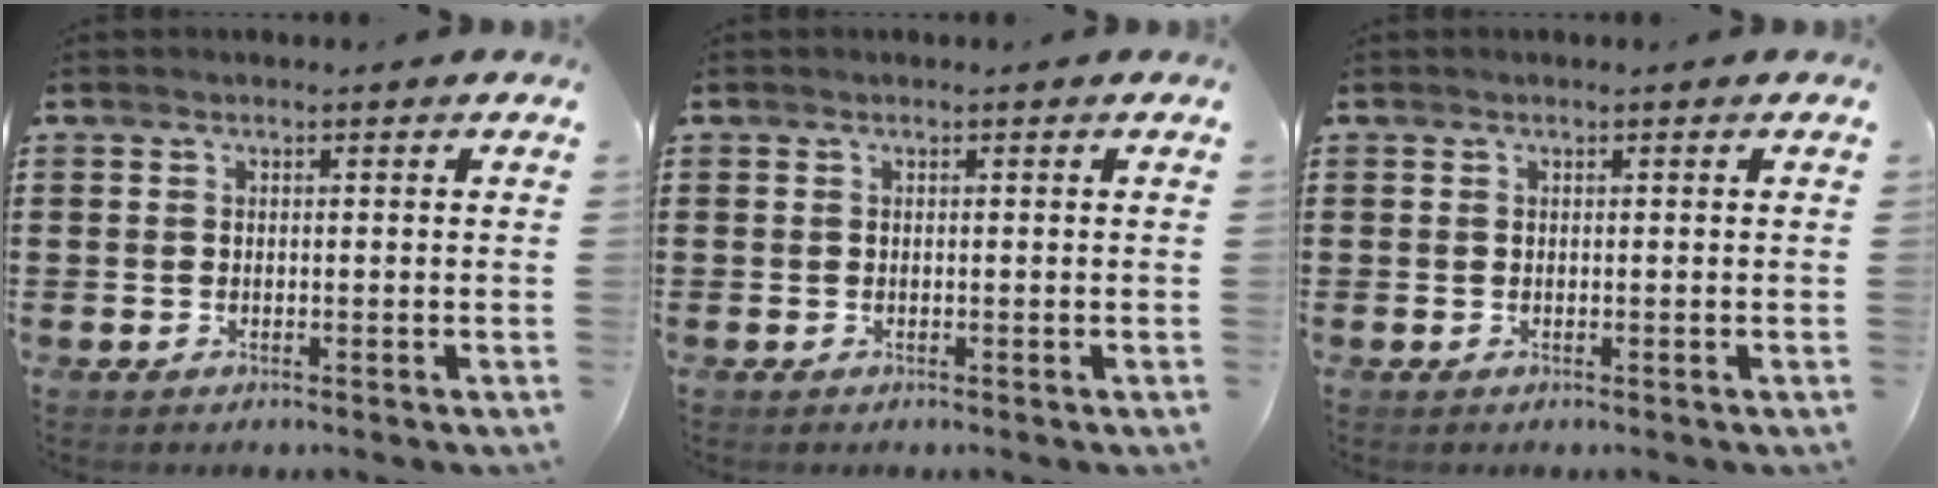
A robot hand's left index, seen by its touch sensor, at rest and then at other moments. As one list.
[{"total": 0.0}, {"total": 0.0}]